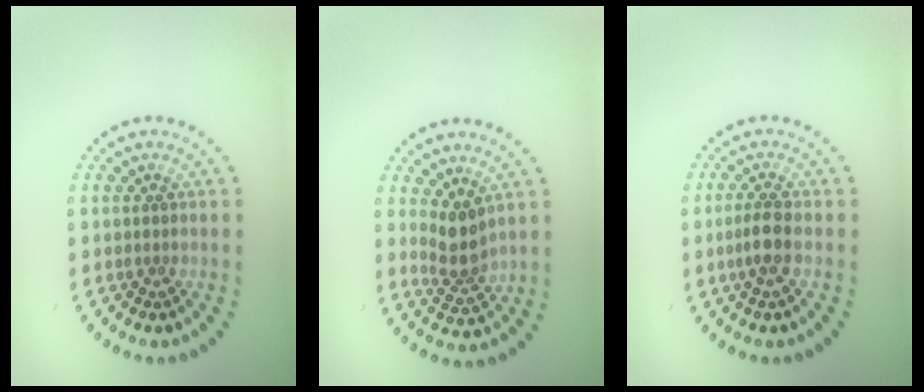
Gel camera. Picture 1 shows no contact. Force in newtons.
{"total": 2.8, "press": 2.3, "slide": 1.7}
{"total": 2.0, "press": 1.8, "slide": 0.9}